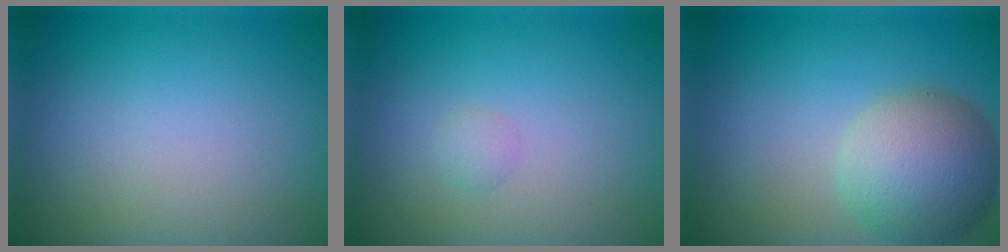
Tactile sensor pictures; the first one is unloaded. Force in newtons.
{"total": 0.7, "press": 0.7, "slide": 0.0}
{"total": 7.0, "press": 7.0, "slide": 0.2}